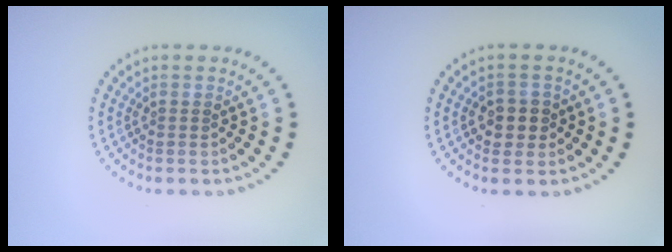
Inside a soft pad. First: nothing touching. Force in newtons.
{"total": 2.3, "press": 2.2, "slide": 0.6}